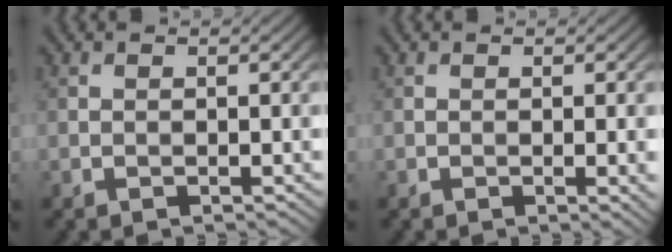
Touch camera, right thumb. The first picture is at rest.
{"total": 1.6, "force": [-0.2, 0.2, 1.6], "torque": [-0.026, -0.003, -0.002]}